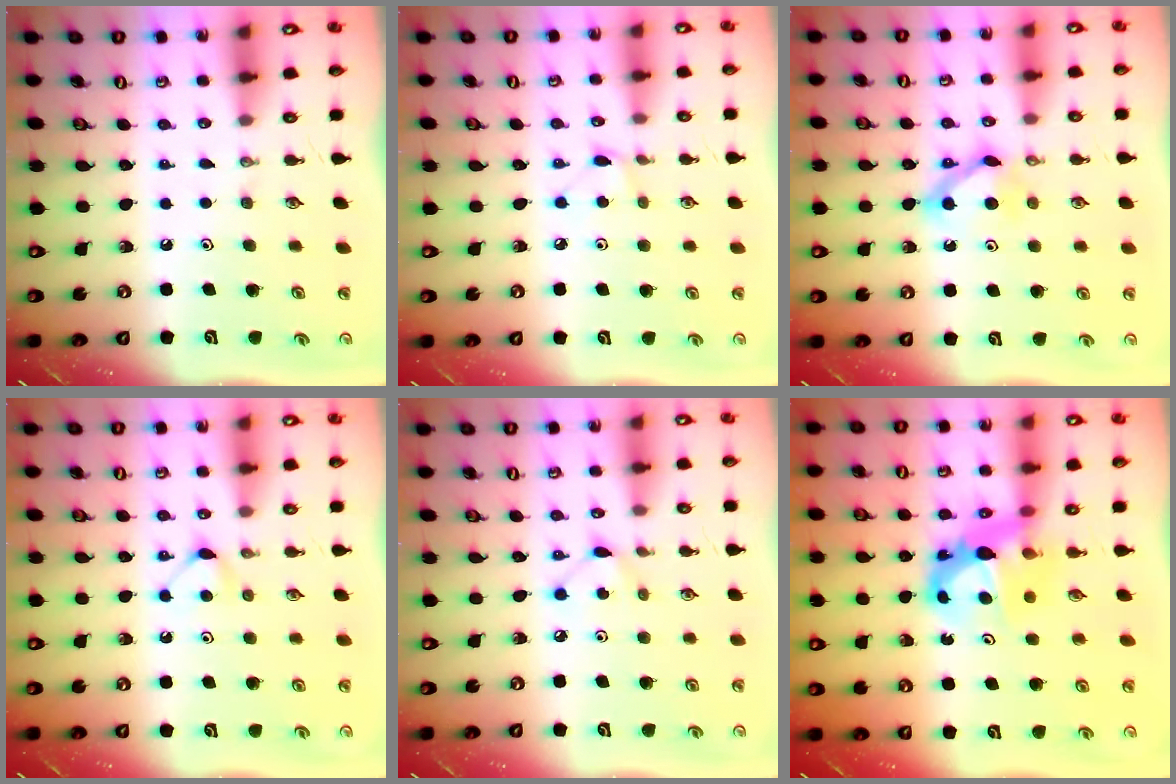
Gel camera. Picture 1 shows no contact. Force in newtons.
{"total": 3.7, "press": 3.7, "slide": 0.5}
{"total": 8.6, "press": 8.6, "slide": 0.4}
{"total": 4.6, "press": 4.5, "slide": 0.5}
{"total": 5.1, "press": 5.1, "slide": 0.4}
{"total": 8.3, "press": 8.2, "slide": 0.8}